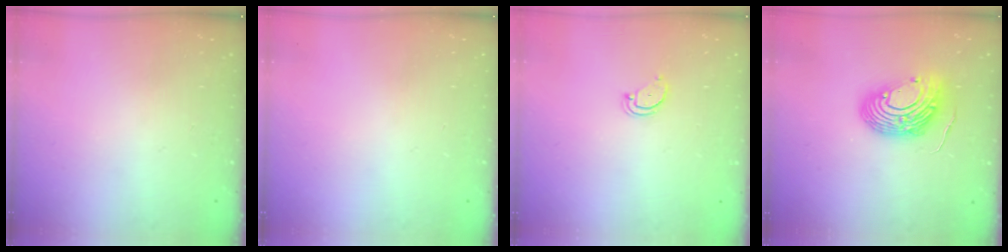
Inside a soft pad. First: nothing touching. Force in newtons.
{"total": 0.0}
{"total": 2.4, "press": 2.4, "slide": 0.2}
{"total": 12.9, "press": 12.9, "slide": 1.2}